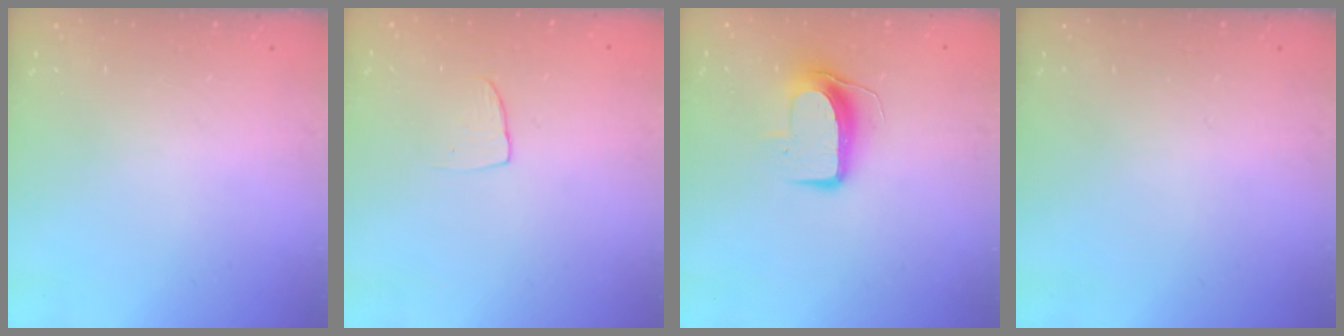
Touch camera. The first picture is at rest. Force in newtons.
{"total": 3.3, "press": 3.3, "slide": 0.2}
{"total": 9.4, "press": 9.3, "slide": 0.9}
{"total": 0.0}